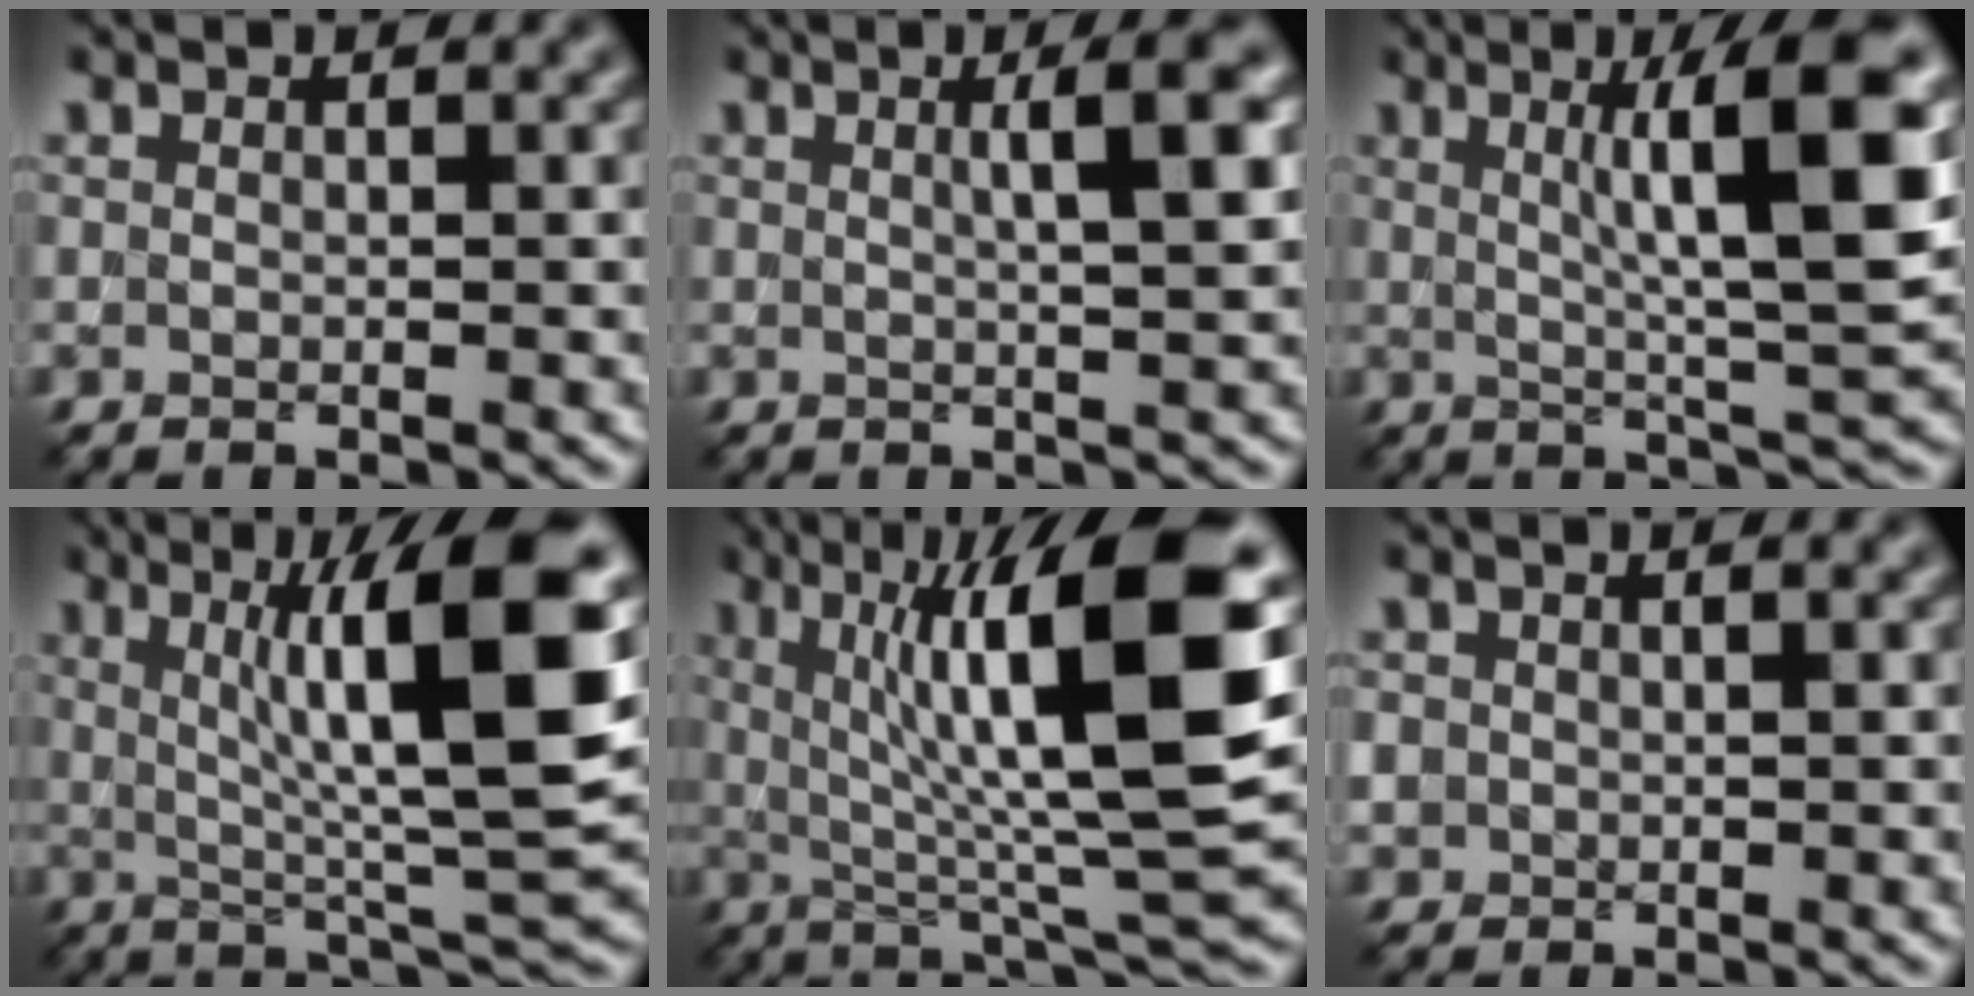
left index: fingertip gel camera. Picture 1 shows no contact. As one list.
[{"total": 4.2, "force": [1.1, 0.8, 4.0], "torque": [-0.043, 0.009, 0.011]}, {"total": 9.1, "force": [2.1, 1.2, 8.8], "torque": [-0.110, 0.003, 0.035]}, {"total": 11.2, "force": [2.7, 2.0, 10.7], "torque": [-0.145, -0.003, 0.048]}, {"total": 13.7, "force": [3.0, 2.7, 13.1], "torque": [-0.190, 0.010, 0.047]}, {"total": 1.6, "force": [0.0, 1.5, 0.7], "torque": [-0.004, 0.005, 0.002]}]